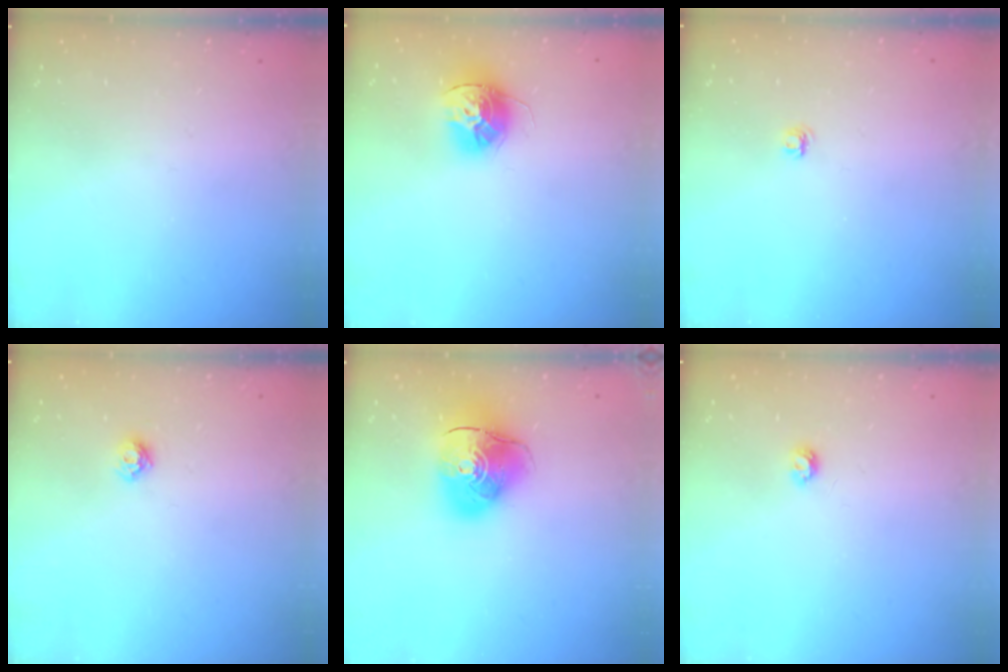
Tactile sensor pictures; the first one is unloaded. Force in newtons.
{"total": 13.5, "press": 13.5, "slide": 1.0}
{"total": 4.1, "press": 4.1, "slide": 0.5}
{"total": 5.8, "press": 5.8, "slide": 0.7}
{"total": 12.7, "press": 12.6, "slide": 2.0}
{"total": 3.4, "press": 3.4, "slide": 0.5}